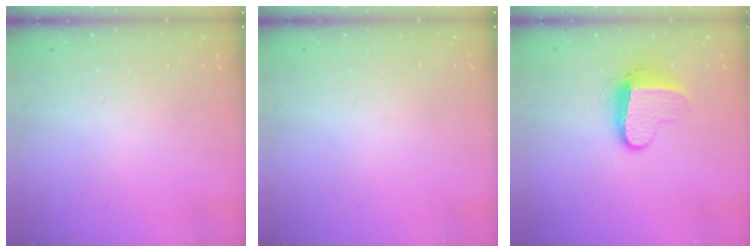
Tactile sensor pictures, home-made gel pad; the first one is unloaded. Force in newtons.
{"total": 0.0}
{"total": 9.3, "press": 9.3, "slide": 0.5}